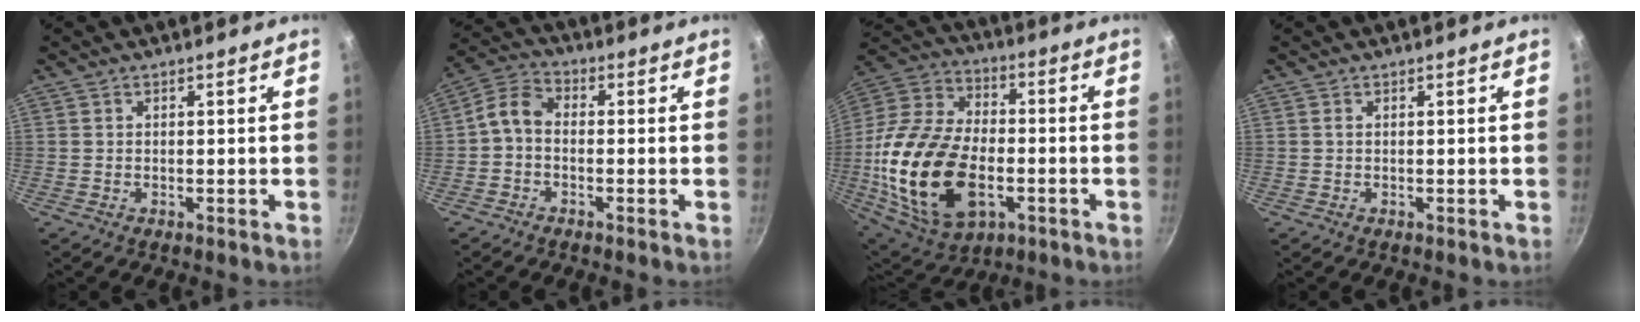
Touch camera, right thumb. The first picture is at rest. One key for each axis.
{"total": 5.2, "fx": -1.3, "fy": 3.5, "fz": 3.7, "tx": -0.080, "ty": 0.034, "tz": -0.040}
{"total": 25.9, "fx": -5.5, "fy": 15.5, "fz": 20.0, "tx": -0.390, "ty": 0.022, "tz": -0.093}
{"total": 0.0}